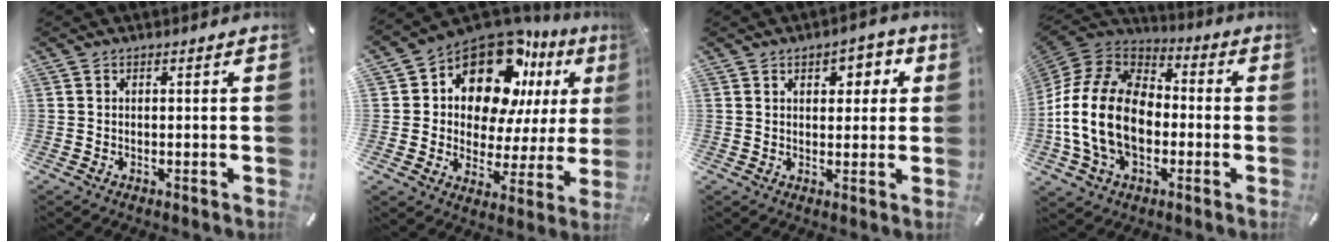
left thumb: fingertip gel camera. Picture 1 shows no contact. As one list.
[{"total": 16.3, "force": [11.1, 8.8, 8.1], "torque": [-0.146, -0.090, 0.195]}, {"total": 4.6, "force": [1.7, 3.2, 2.8], "torque": [-0.023, -0.007, 0.018]}, {"total": 20.4, "force": [-3.9, 14.4, 13.9], "torque": [-0.305, 0.033, -0.067]}]